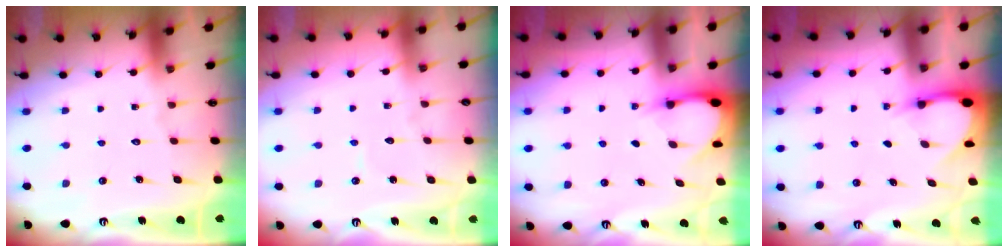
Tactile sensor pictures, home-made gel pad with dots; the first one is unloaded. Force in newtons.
{"total": 3.4, "press": 3.4, "slide": 0.2}
{"total": 3.0, "press": 3.0, "slide": 0.3}
{"total": 3.5, "press": 3.5, "slide": 0.2}